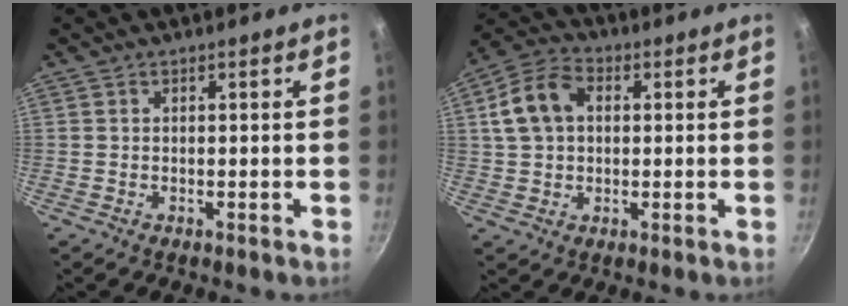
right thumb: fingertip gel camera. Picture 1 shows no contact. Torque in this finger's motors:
{"motor_torque": [-0.68, 1.26, 0.63, -0.64, 0.06]}